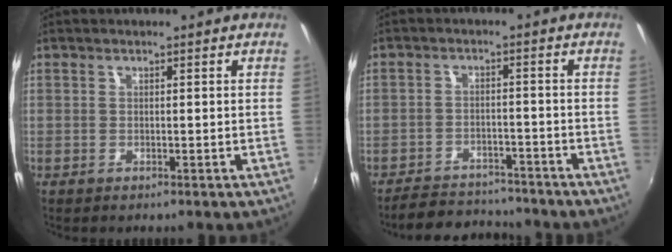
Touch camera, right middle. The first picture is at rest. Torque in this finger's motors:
{"motor_torque": [0.95, -1.13, 0.23, 0.11]}